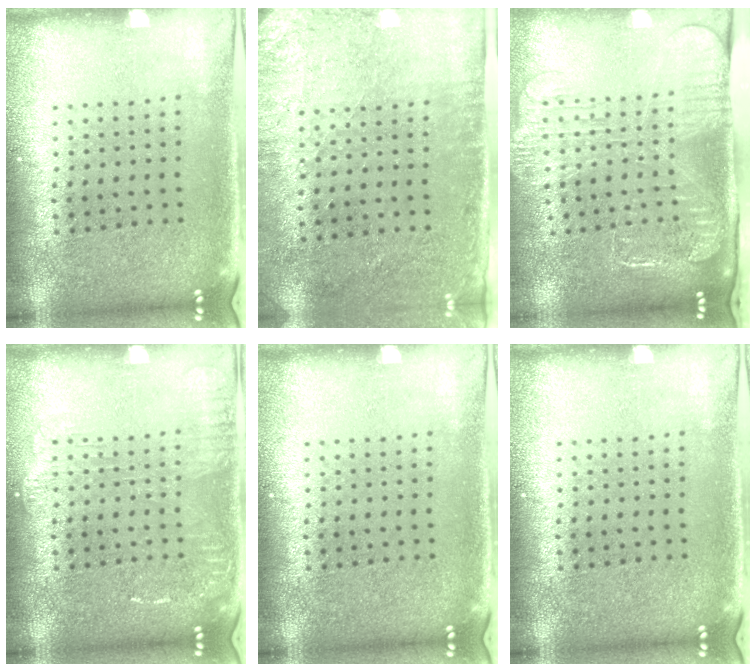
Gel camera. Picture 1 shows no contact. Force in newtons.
{"total": 2.7, "press": 2.3, "slide": 1.5}
{"total": 2.6, "press": 2.0, "slide": 1.6}
{"total": 1.6, "press": 1.5, "slide": 0.3}
{"total": 0.0}
{"total": 0.0}